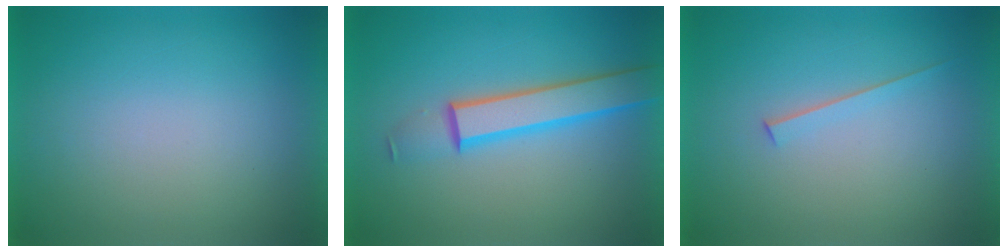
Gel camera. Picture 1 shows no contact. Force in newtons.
{"total": 4.6}
{"total": 1.6}